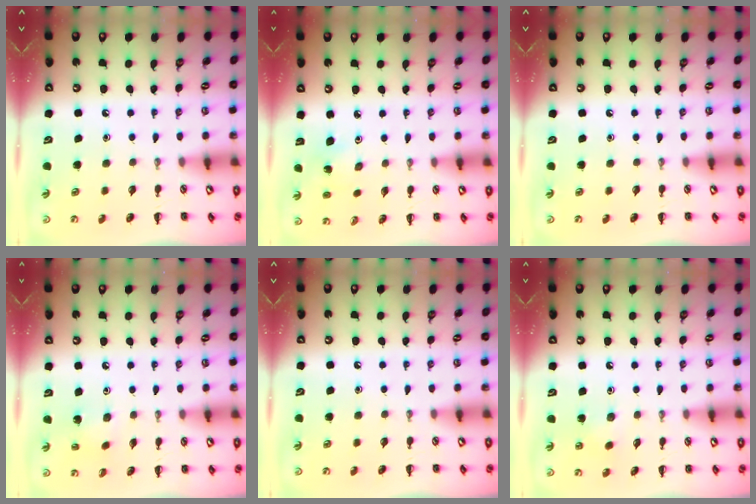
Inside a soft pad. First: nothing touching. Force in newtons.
{"total": 3.8, "press": 3.6, "slide": 1.1}
{"total": 0.0}
{"total": 1.5, "press": 1.4, "slide": 0.5}
{"total": 0.0}
{"total": 6.2, "press": 6.1, "slide": 1.3}